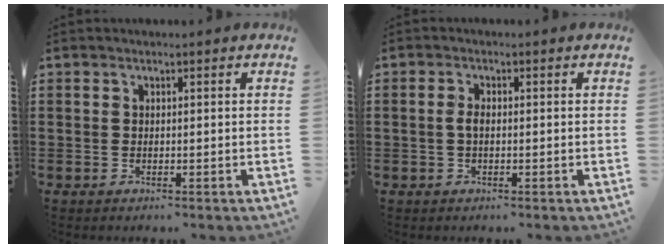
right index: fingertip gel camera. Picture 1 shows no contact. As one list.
[{"total": 1.8, "force": [-0.2, 0.7, 1.6], "torque": [-0.045, -0.005, -0.010]}]